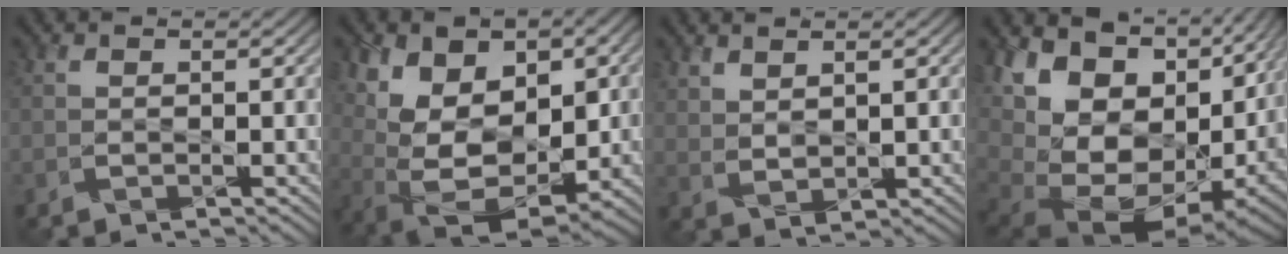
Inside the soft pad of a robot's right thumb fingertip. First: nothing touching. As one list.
[{"total": 11.5, "force": [2.3, 7.2, 8.6], "torque": [-0.150, 0.017, 0.045]}, {"total": 2.3, "force": [2.0, 0.4, 1.1], "torque": [-0.028, -0.007, 0.048]}, {"total": 18.7, "force": [1.0, 12.4, 14.0], "torque": [-0.222, -0.027, 0.071]}]